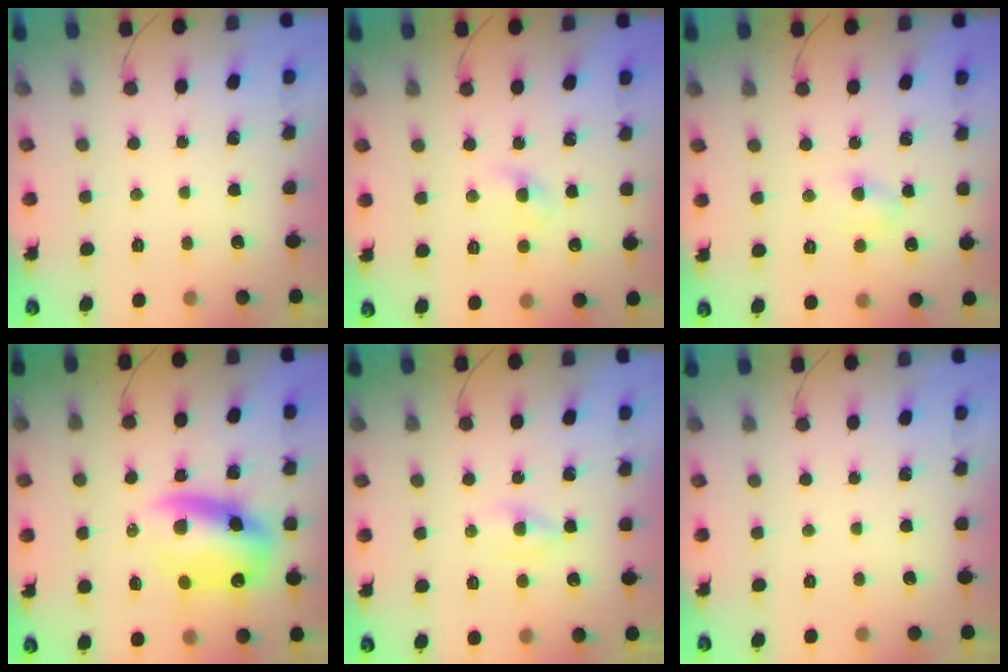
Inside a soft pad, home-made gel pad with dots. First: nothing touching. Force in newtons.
{"total": 2.7, "press": 2.4, "slide": 1.1}
{"total": 4.2, "press": 4.0, "slide": 1.3}
{"total": 12.0, "press": 11.7, "slide": 2.6}
{"total": 1.1, "press": 0.8, "slide": 0.7}
{"total": 0.0}